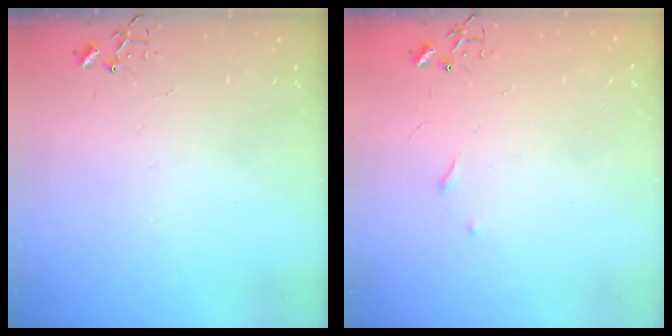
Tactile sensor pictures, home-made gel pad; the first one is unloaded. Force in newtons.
{"total": 3.7, "press": 3.6, "slide": 0.4}